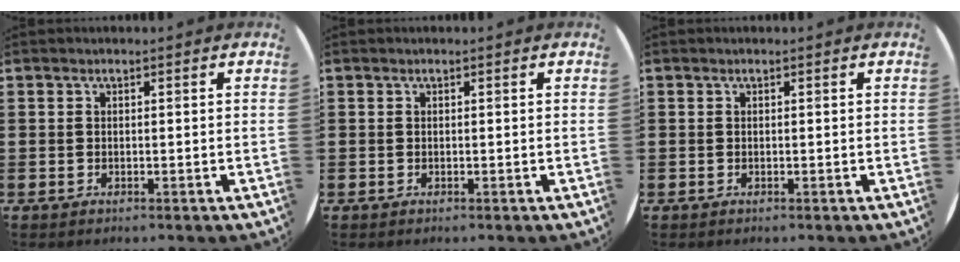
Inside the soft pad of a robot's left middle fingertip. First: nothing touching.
{"total": 0.0}
{"total": 0.0}